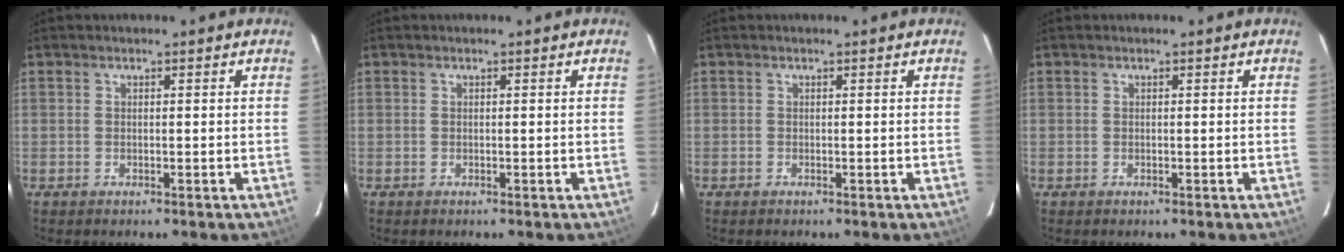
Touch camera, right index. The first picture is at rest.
{"total": 0.0}
{"total": 0.0}
{"total": 0.0}